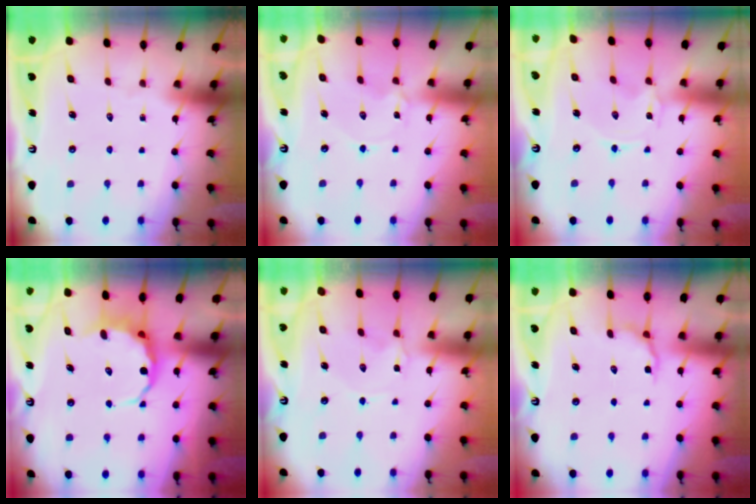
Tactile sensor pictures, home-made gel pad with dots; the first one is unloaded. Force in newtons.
{"total": 1.9, "press": 1.9, "slide": 0.2}
{"total": 0.0}
{"total": 7.4, "press": 7.2, "slide": 1.7}
{"total": 1.8, "press": 1.8, "slide": 0.3}
{"total": 5.8, "press": 5.3, "slide": 2.4}